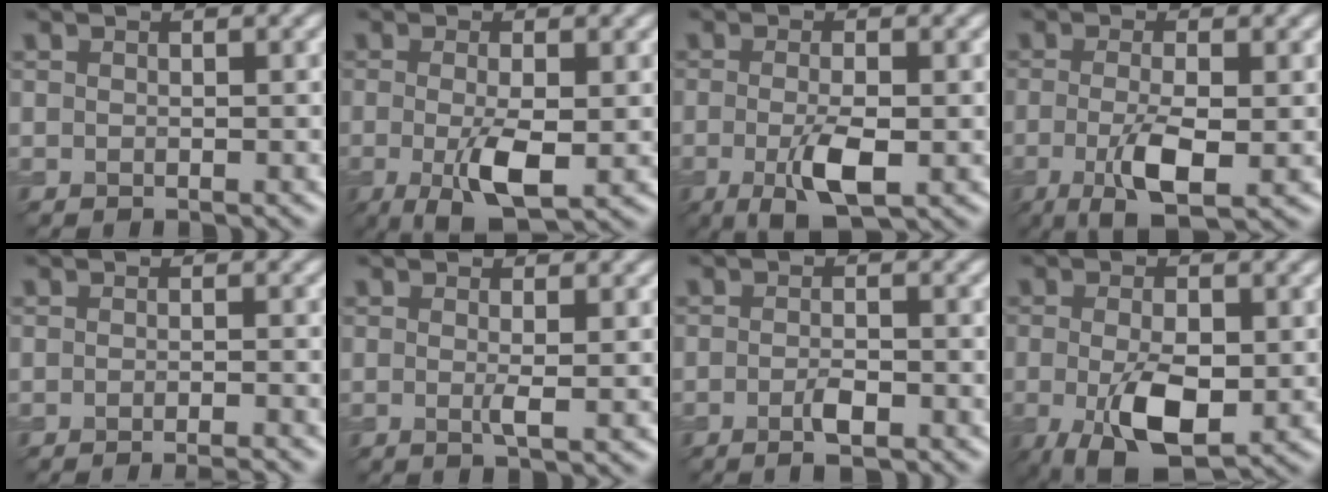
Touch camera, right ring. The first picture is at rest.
{"total": 5.1, "force": [-1.1, 1.5, 4.7], "torque": [-0.098, -0.015, -0.018]}
{"total": 4.5, "force": [-1.2, 1.3, 4.1], "torque": [-0.084, -0.010, -0.021]}
{"total": 5.3, "force": [-1.3, 1.5, 4.8], "torque": [-0.101, -0.012, -0.024]}
{"total": 2.9, "force": [-2.2, 0.4, 1.8], "torque": [-0.017, 0.002, -0.036]}
{"total": 1.4, "force": [0.0, 0.1, 1.4], "torque": [-0.031, -0.004, -0.003]}
{"total": 2.3, "force": [-1.3, 0.5, 1.9], "torque": [-0.036, -0.002, -0.024]}
{"total": 7.0, "force": [-1.6, 3.3, 5.9], "torque": [-0.125, -0.014, -0.021]}